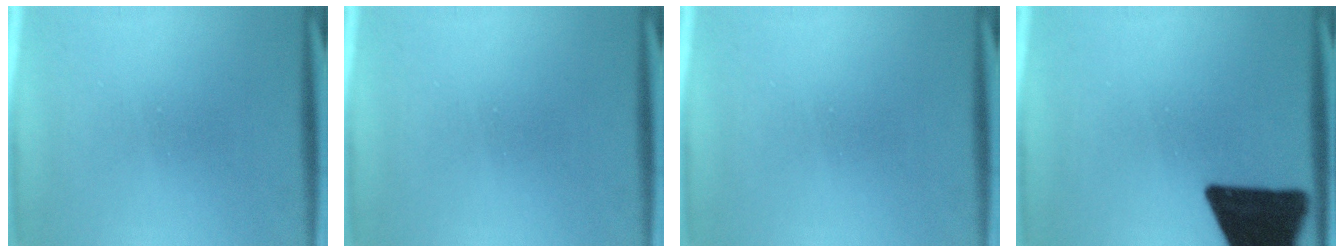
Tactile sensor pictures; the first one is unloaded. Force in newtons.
{"total": 0.0}
{"total": 0.0}
{"total": 18.9}